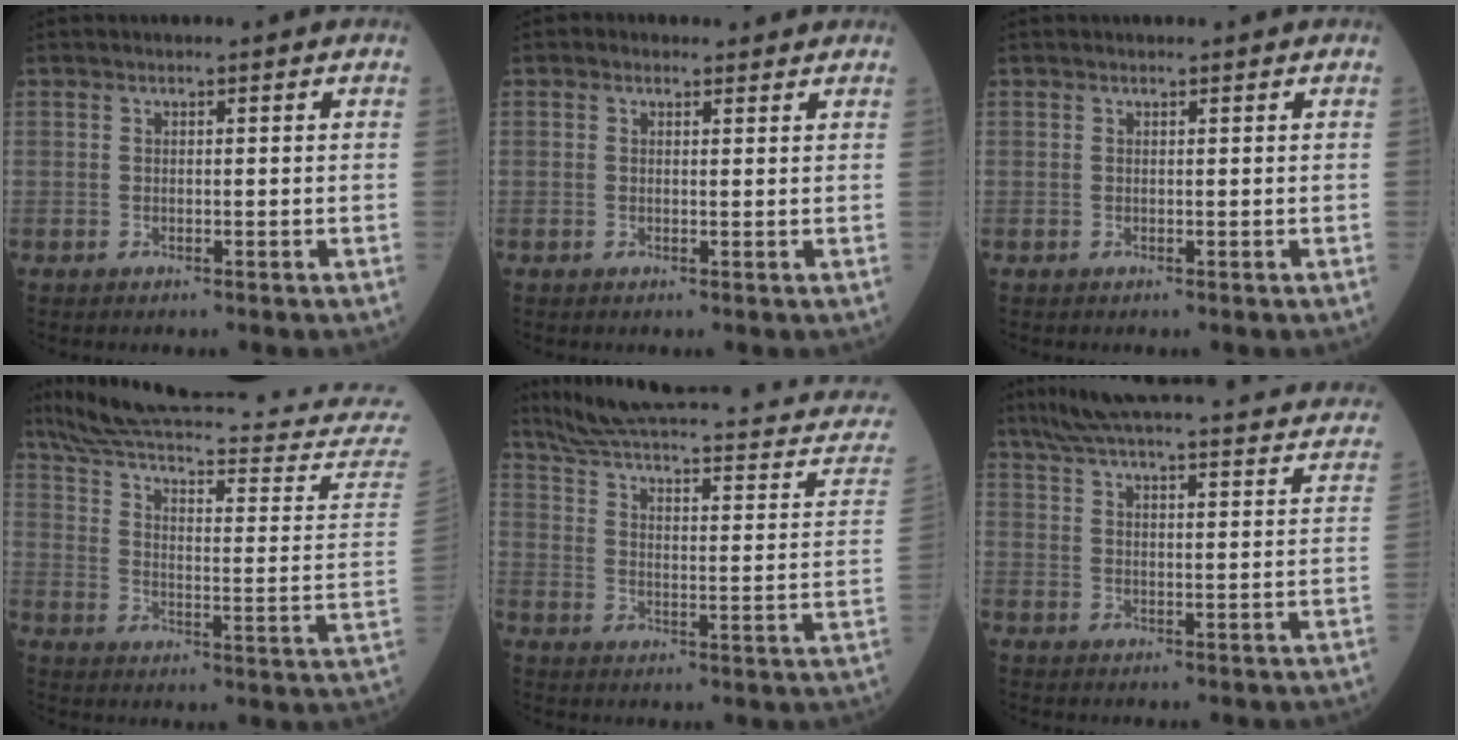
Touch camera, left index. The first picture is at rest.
{"total": 1.4, "force": [1.1, 0.9, 0.3], "torque": [-0.007, 0.010, 0.012]}
{"total": 0.5, "force": [0.5, 0.0, 0.1], "torque": [-0.003, 0.000, 0.007]}
{"total": 33.7, "force": [31.5, 0.8, 12.1], "torque": [-0.195, -0.129, 0.404]}
{"total": 24.4, "force": [22.1, 2.8, 10.0], "torque": [-0.144, -0.050, 0.281]}
{"total": 32.4, "force": [29.2, 3.9, 13.6], "torque": [-0.217, -0.039, 0.356]}